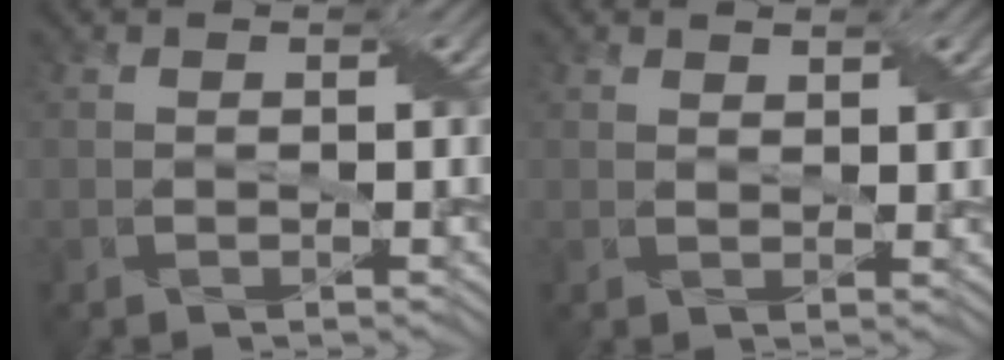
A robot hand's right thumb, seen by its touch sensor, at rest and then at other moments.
{"total": 1.4, "force": [1.2, 0.4, 0.5], "torque": [-0.015, -0.001, 0.027]}